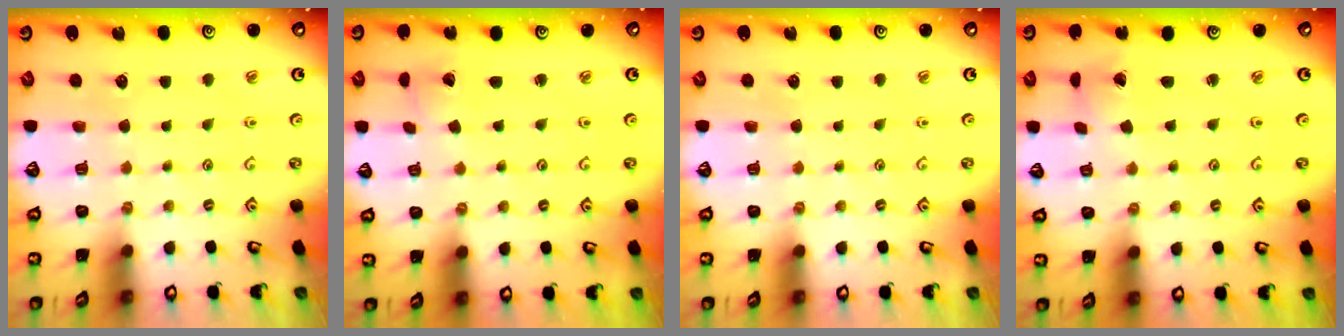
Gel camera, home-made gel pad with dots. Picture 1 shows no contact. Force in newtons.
{"total": 1.7, "press": 1.7, "slide": 0.1}
{"total": 0.0}
{"total": 1.3, "press": 1.3, "slide": 0.3}